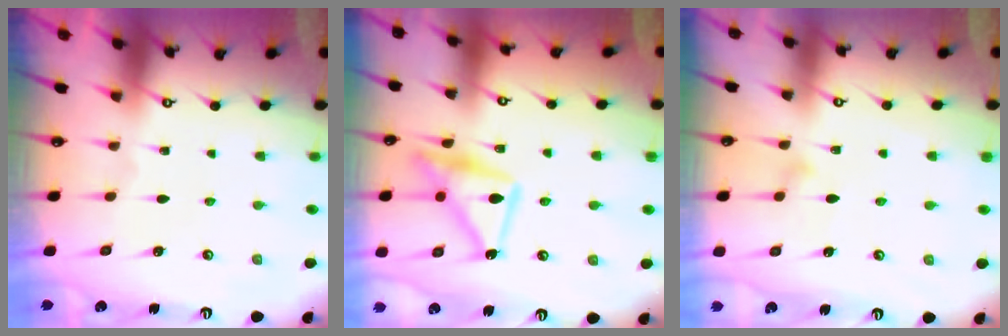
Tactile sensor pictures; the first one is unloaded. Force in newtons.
{"total": 15.2, "press": 15.2, "slide": 0.7}
{"total": 9.0, "press": 9.0, "slide": 0.4}